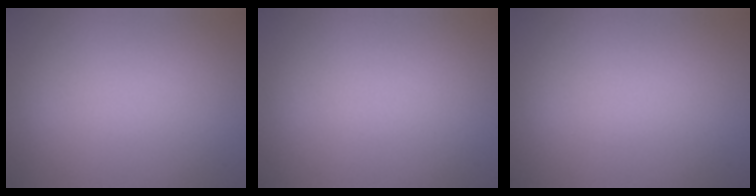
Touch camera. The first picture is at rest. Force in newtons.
{"total": 0.0}
{"total": 0.0}